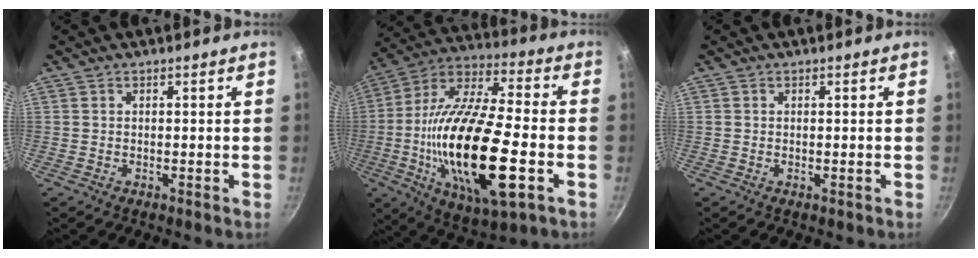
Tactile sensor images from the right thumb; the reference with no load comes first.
{"total": 27.6, "force": [-6.0, 9.8, 25.1], "torque": [-0.466, 0.011, -0.109]}
{"total": 0.0}